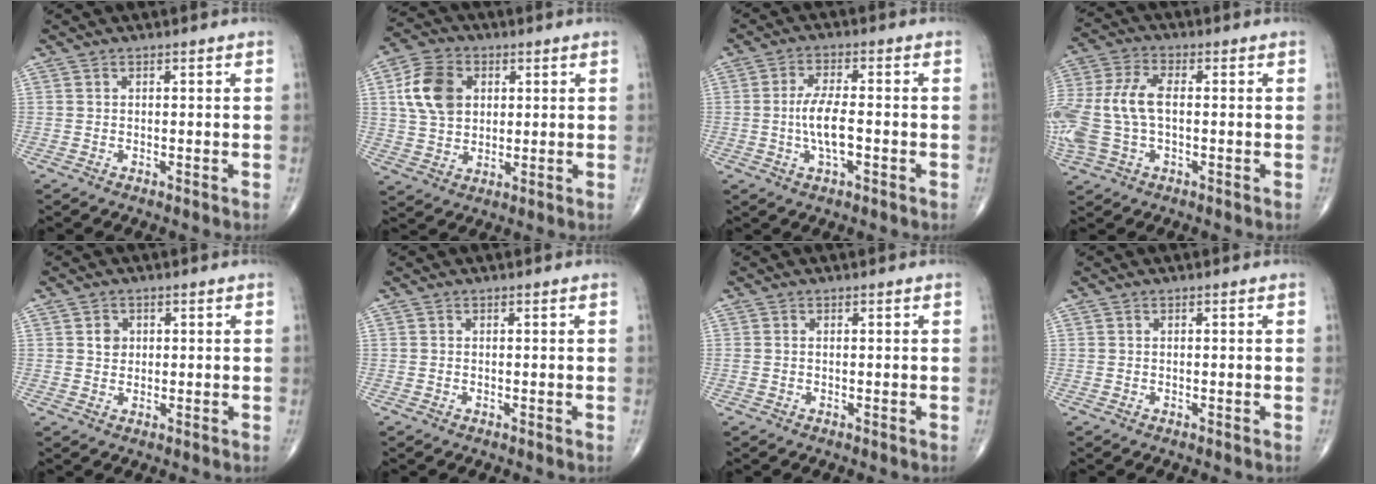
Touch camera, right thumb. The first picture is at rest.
{"total": 10.8, "force": [2.6, 8.0, 6.9], "torque": [-0.114, 0.003, 0.048]}
{"total": 6.7, "force": [-1.1, 2.3, 6.2], "torque": [-0.123, 0.007, -0.024]}
{"total": 14.4, "force": [-0.7, 8.1, 11.9], "torque": [-0.301, 0.020, -0.011]}
{"total": 2.3, "force": [0.6, 2.0, 1.0], "torque": [-0.004, -0.001, 0.010]}
{"total": 0.0}
{"total": 0.8, "force": [0.0, 0.4, 0.7], "torque": [-0.020, 0.003, 0.003]}
{"total": 0.0}